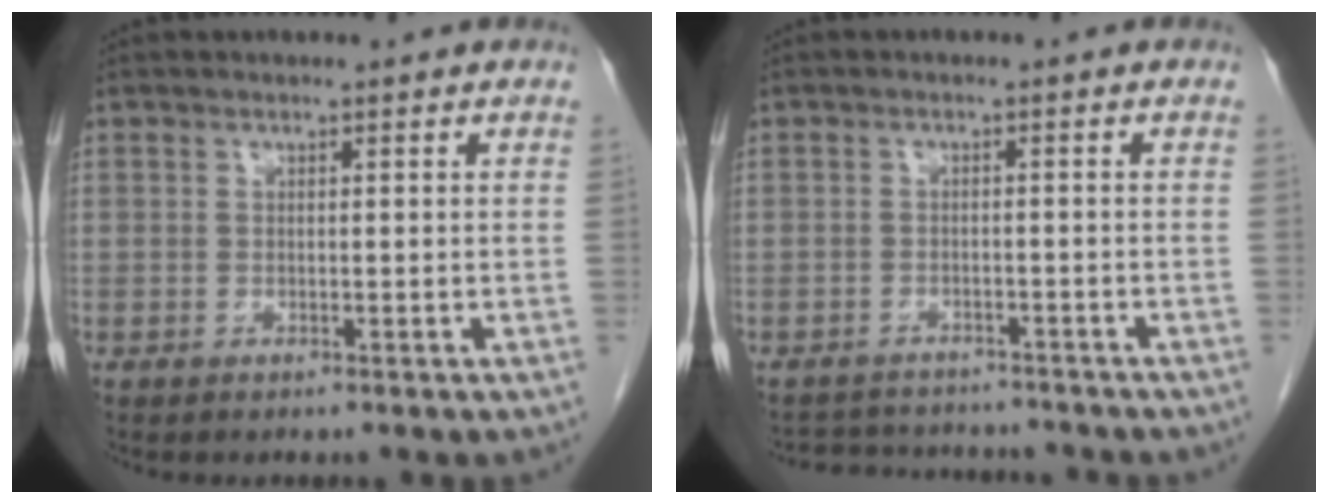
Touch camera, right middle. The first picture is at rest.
{"total": 8.2, "force": [-7.8, 1.8, 1.5], "torque": [-0.026, 0.009, -0.104]}